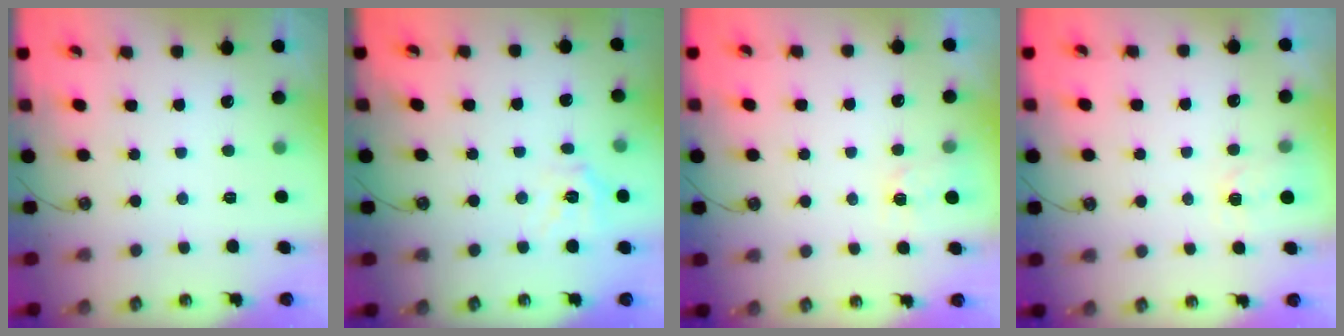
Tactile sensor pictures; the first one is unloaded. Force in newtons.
{"total": 11.1, "press": 11.0, "slide": 1.5}
{"total": 2.9, "press": 2.9, "slide": 0.5}
{"total": 2.9, "press": 2.9, "slide": 0.5}